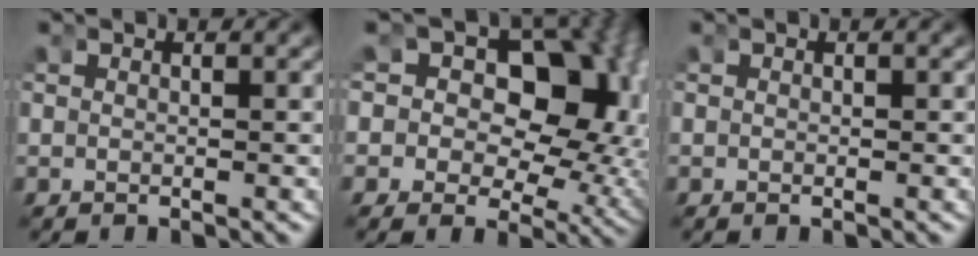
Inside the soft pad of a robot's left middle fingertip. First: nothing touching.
{"total": 17.9, "force": [3.1, 13.9, 11.0], "torque": [-0.170, 0.013, 0.020]}
{"total": 0.0}